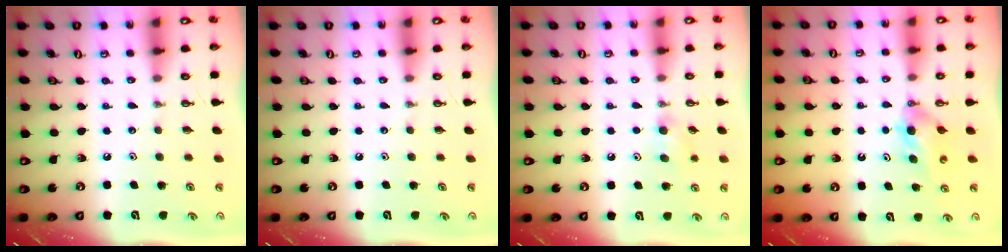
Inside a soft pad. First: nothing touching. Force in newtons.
{"total": 0.0}
{"total": 7.3, "press": 6.9, "slide": 2.1}
{"total": 4.4, "press": 4.4, "slide": 0.6}